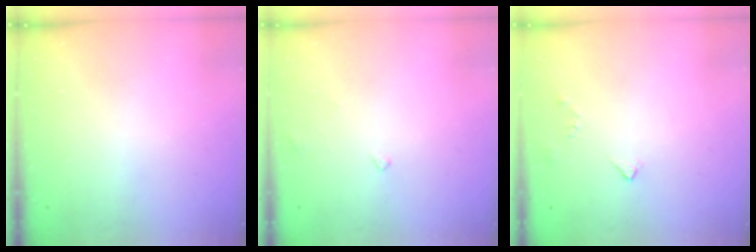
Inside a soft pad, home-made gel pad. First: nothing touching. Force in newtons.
{"total": 3.0, "press": 3.0, "slide": 0.2}
{"total": 4.2, "press": 4.1, "slide": 0.7}